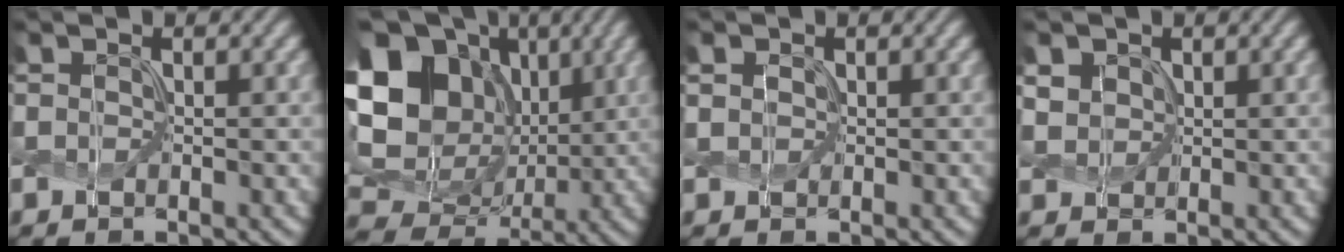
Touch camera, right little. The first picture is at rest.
{"total": 19.8, "force": [5.8, 15.8, 10.4], "torque": [-0.252, 0.046, 0.100]}
{"total": 1.0, "force": [0.5, 0.8, 0.3], "torque": [-0.010, 0.003, 0.007]}
{"total": 3.0, "force": [1.6, 2.2, 1.2], "torque": [-0.050, 0.006, 0.041]}